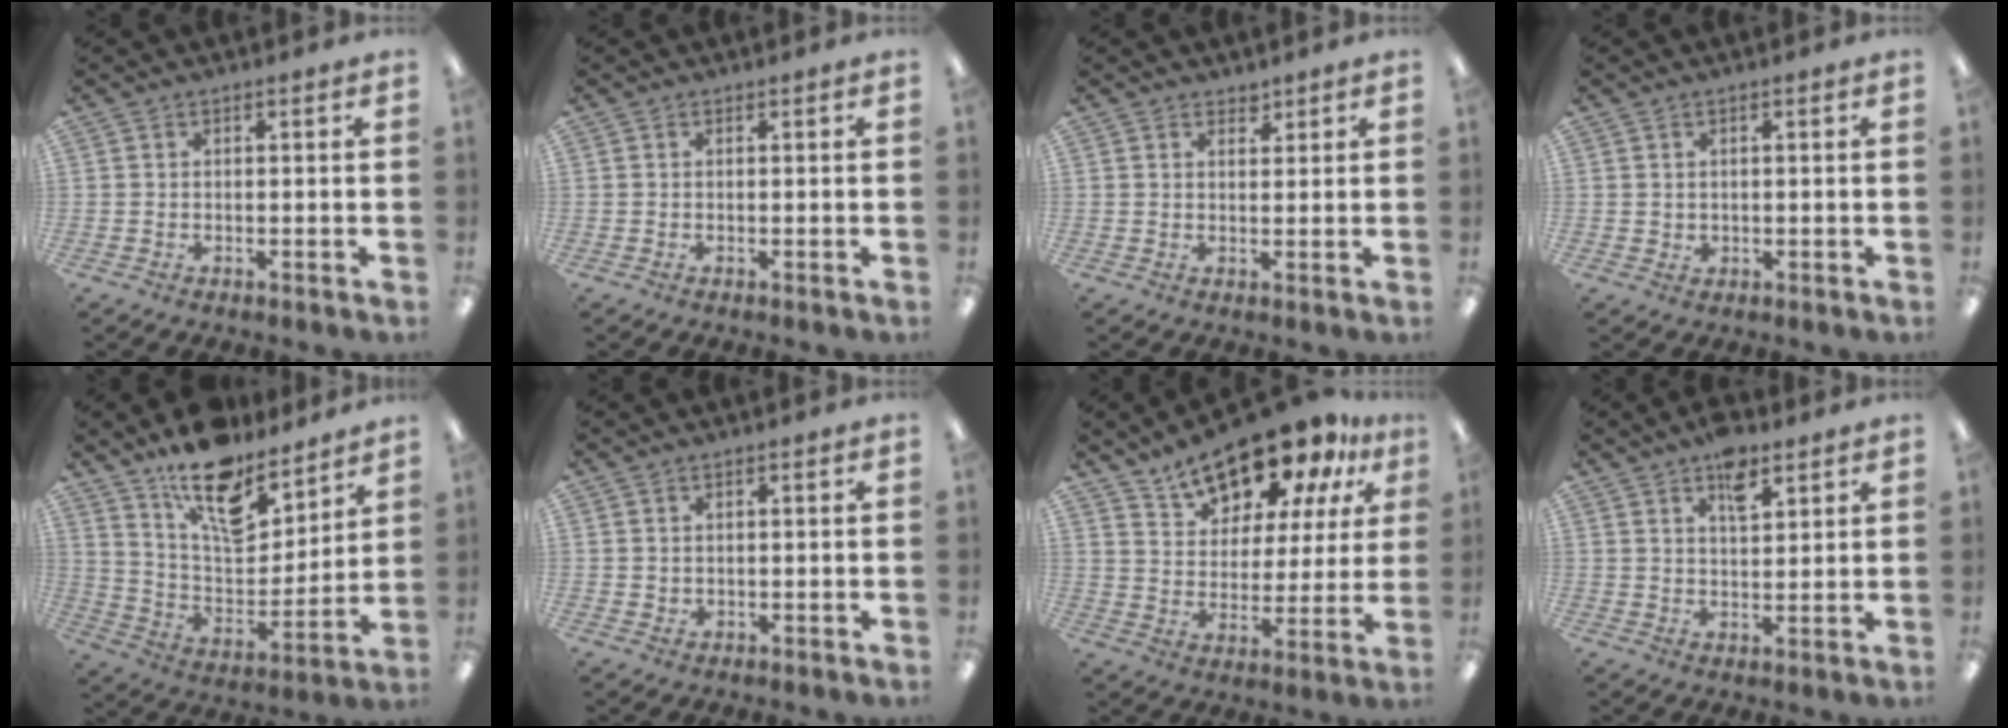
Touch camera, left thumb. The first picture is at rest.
{"total": 0.0}
{"total": 1.9, "force": [1.7, 0.8, 0.3], "torque": [0.002, -0.007, 0.030]}
{"total": 1.3, "force": [0.6, 1.2, 0.3], "torque": [-0.008, 0.003, 0.008]}
{"total": 16.5, "force": [12.4, 7.1, 8.1], "torque": [-0.142, -0.084, 0.221]}
{"total": 1.1, "force": [0.6, 0.8, 0.2], "torque": [-0.005, 0.002, 0.011]}
{"total": 16.0, "force": [13.2, 6.6, 6.1], "torque": [-0.104, -0.092, 0.234]}
{"total": 6.9, "force": [4.5, 3.1, 4.2], "torque": [-0.054, -0.021, 0.076]}